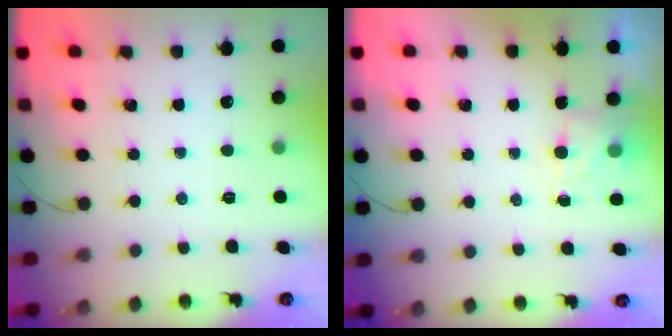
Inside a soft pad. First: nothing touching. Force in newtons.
{"total": 6.1, "press": 5.9, "slide": 1.4}